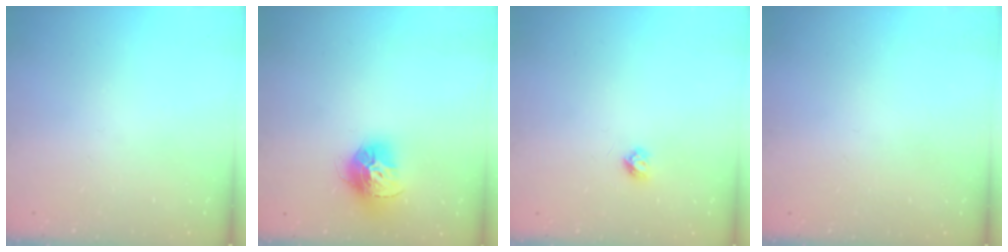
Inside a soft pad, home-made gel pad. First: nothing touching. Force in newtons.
{"total": 13.9, "press": 13.8, "slide": 1.4}
{"total": 3.7, "press": 3.7, "slide": 0.5}
{"total": 0.9, "press": 0.9, "slide": 0.1}